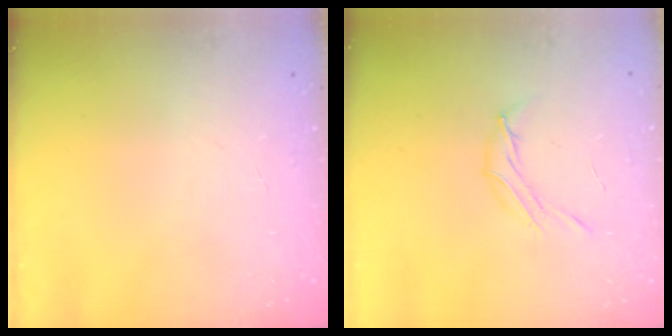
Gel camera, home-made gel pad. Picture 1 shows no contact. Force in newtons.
{"total": 7.0, "press": 6.9, "slide": 1.4}